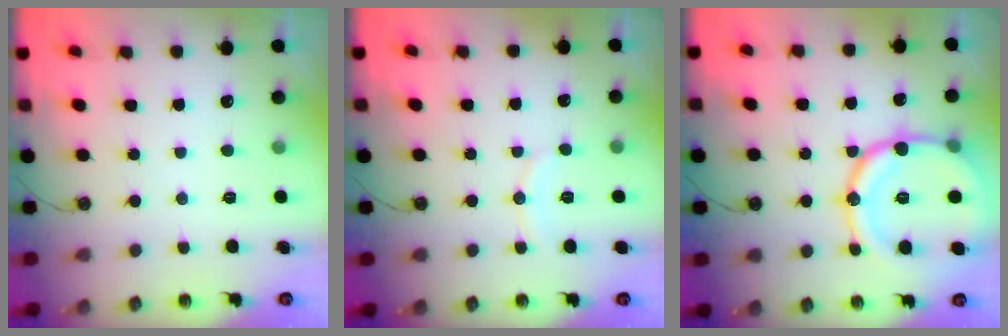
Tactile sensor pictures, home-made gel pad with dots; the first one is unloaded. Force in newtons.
{"total": 5.1, "press": 5.1, "slide": 0.6}
{"total": 21.3, "press": 21.0, "slide": 3.8}